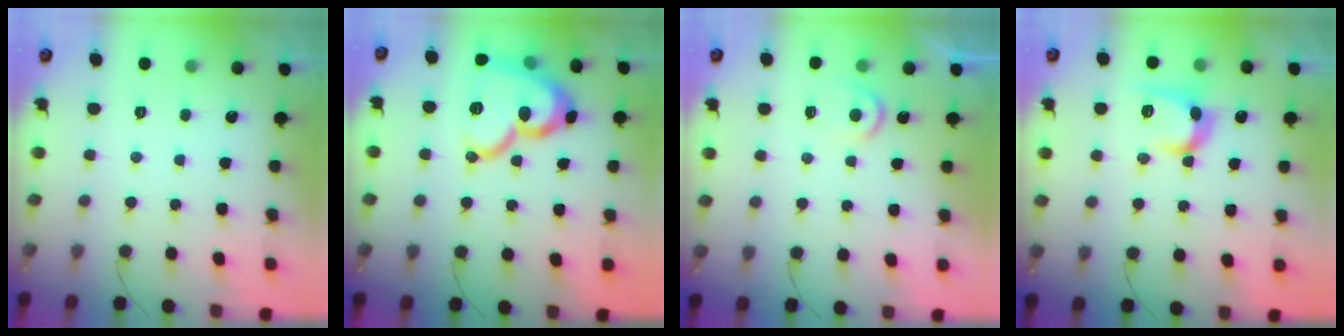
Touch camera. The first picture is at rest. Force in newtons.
{"total": 20.0, "press": 19.9, "slide": 1.1}
{"total": 4.4, "press": 4.4, "slide": 0.5}
{"total": 10.7, "press": 10.7, "slide": 0.6}